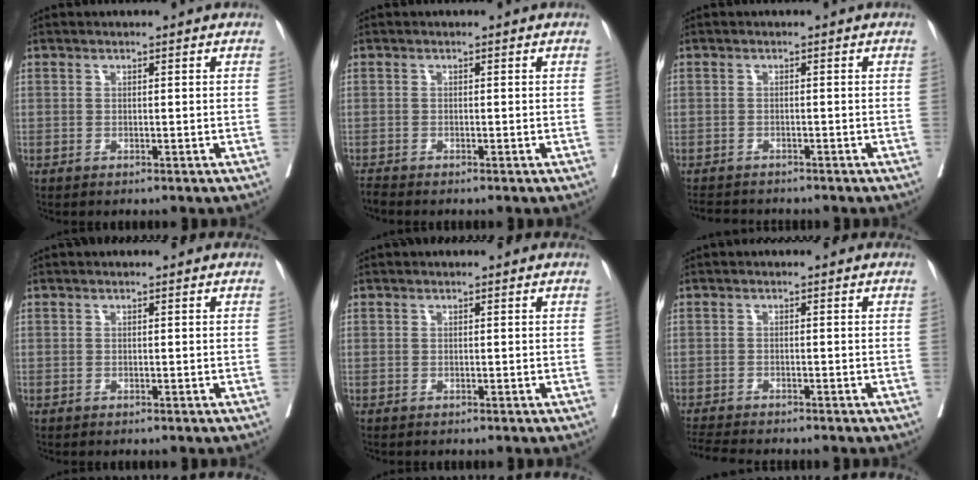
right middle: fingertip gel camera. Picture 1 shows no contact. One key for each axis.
{"total": 0.9, "fx": -0.9, "fy": -0.2, "fz": 0.0, "tx": -0.006, "ty": -0.006, "tz": -0.019}
{"total": 4.3, "fx": -4.1, "fy": 1.2, "fz": 0.9, "tx": -0.014, "ty": -0.011, "tz": -0.064}
{"total": 0.0}
{"total": 0.0}
{"total": 5.6, "fx": -5.2, "fy": 0.5, "fz": 2.0, "tx": -0.032, "ty": -0.013, "tz": -0.085}